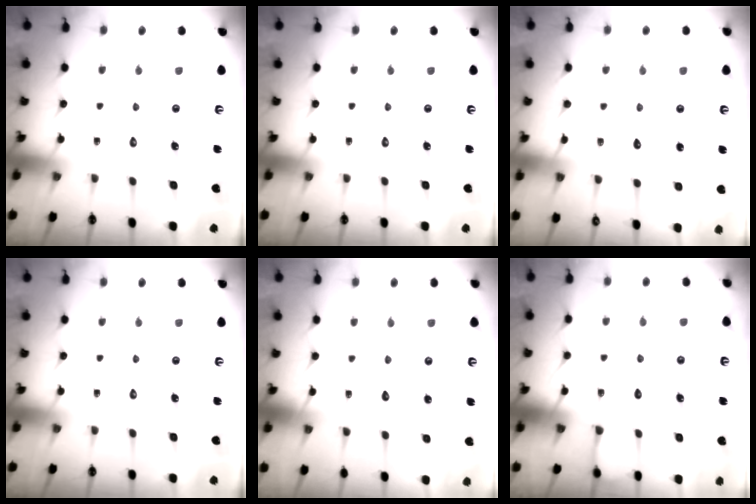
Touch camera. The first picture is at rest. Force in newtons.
{"total": 0.0}
{"total": 5.1, "press": 5.1, "slide": 0.5}
{"total": 0.0}
{"total": 2.7, "press": 2.7, "slide": 0.3}
{"total": 3.8, "press": 3.8, "slide": 0.4}